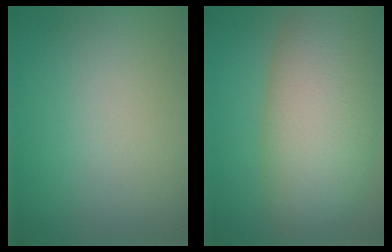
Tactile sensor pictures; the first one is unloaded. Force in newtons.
{"total": 10.4, "press": 10.4, "slide": 0.7}